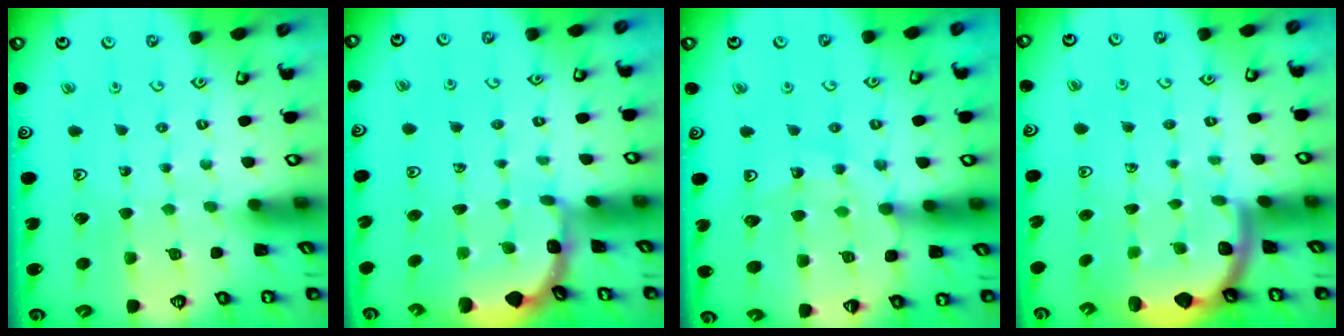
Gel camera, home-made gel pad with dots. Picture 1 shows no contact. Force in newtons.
{"total": 1.1, "press": 1.1, "slide": 0.3}
{"total": 14.2, "press": 13.8, "slide": 3.4}
{"total": 1.8, "press": 1.8, "slide": 0.1}